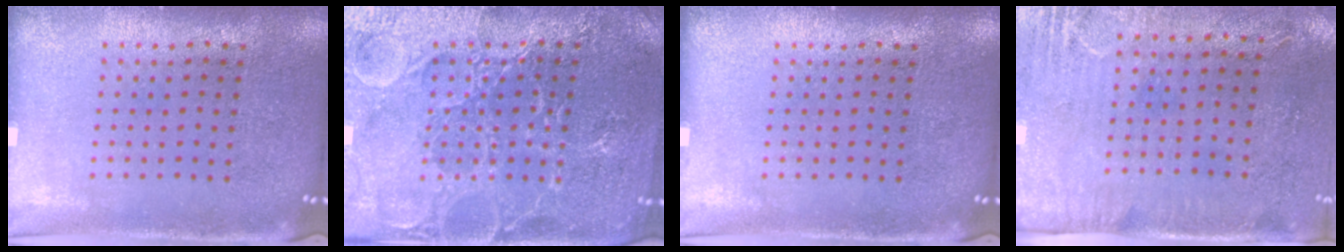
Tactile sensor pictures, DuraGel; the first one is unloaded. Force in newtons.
{"total": 4.6, "press": 4.5, "slide": 0.7}
{"total": 0.0}
{"total": 2.9, "press": 2.4, "slide": 1.7}